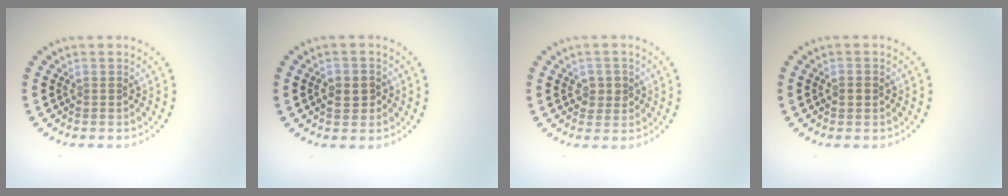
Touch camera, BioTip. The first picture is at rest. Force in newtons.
{"total": 2.1, "press": 2.1, "slide": 0.4}
{"total": 1.8, "press": 1.8, "slide": 0.2}
{"total": 1.2, "press": 1.2, "slide": 0.0}